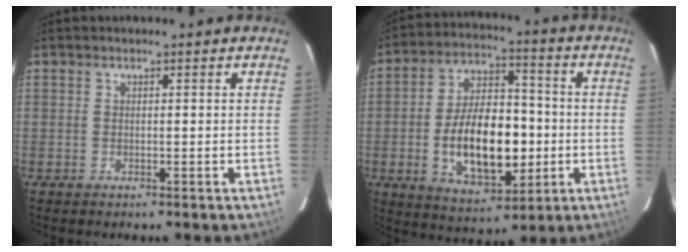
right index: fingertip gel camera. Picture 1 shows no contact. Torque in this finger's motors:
{"motor_torque": [1.39, -0.45, 1.06, 0.21]}